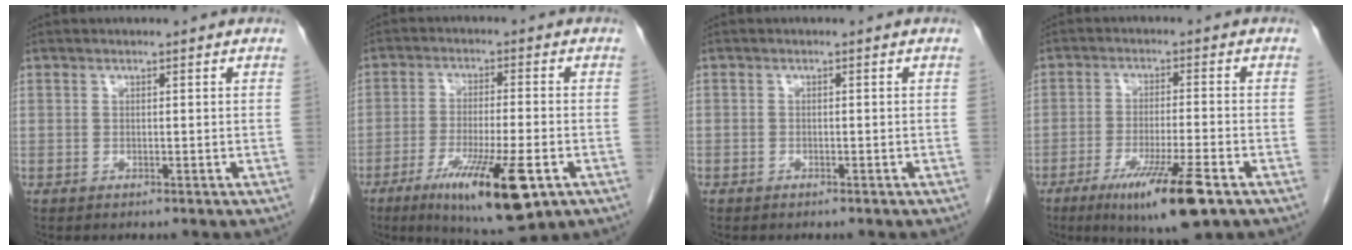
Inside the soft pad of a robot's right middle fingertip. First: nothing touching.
{"total": 13.8, "force": [-6.5, 2.2, 12.0], "torque": [-0.197, -0.029, -0.096]}
{"total": 0.7, "force": [-0.5, 0.5, 0.0], "torque": [-0.002, 0.004, -0.009]}
{"total": 11.0, "force": [-6.1, 0.7, 9.1], "torque": [-0.157, -0.027, -0.097]}